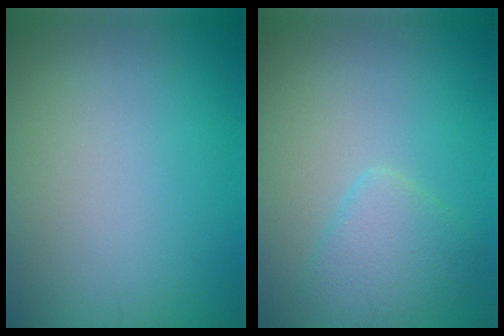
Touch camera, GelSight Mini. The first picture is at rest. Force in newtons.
{"total": 2.8, "press": 2.8, "slide": 0.2}